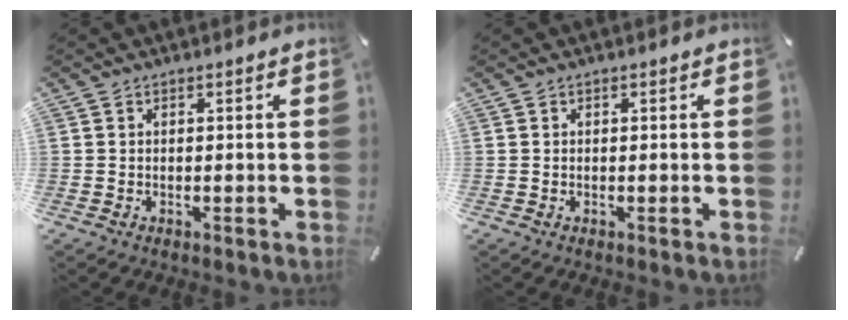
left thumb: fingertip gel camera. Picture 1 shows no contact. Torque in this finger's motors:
{"motor_torque": [-0.27, -0.04, -0.08, 0.04, -0.03]}